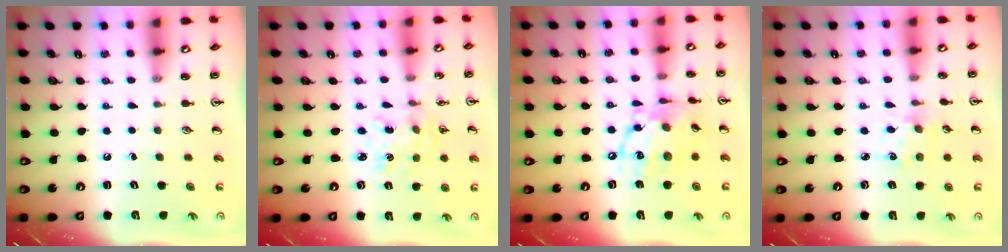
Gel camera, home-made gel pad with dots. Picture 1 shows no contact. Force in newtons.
{"total": 1.5, "press": 1.5, "slide": 0.1}
{"total": 15.1, "press": 15.0, "slide": 0.7}
{"total": 1.6, "press": 1.6, "slide": 0.0}